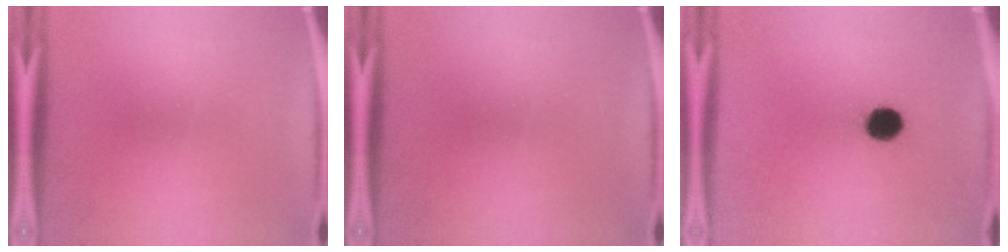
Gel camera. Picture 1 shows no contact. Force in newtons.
{"total": 0.0}
{"total": 7.1}